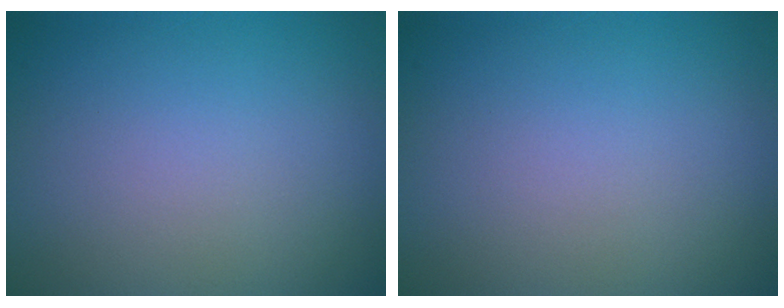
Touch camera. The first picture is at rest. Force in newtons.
{"total": 0.0}